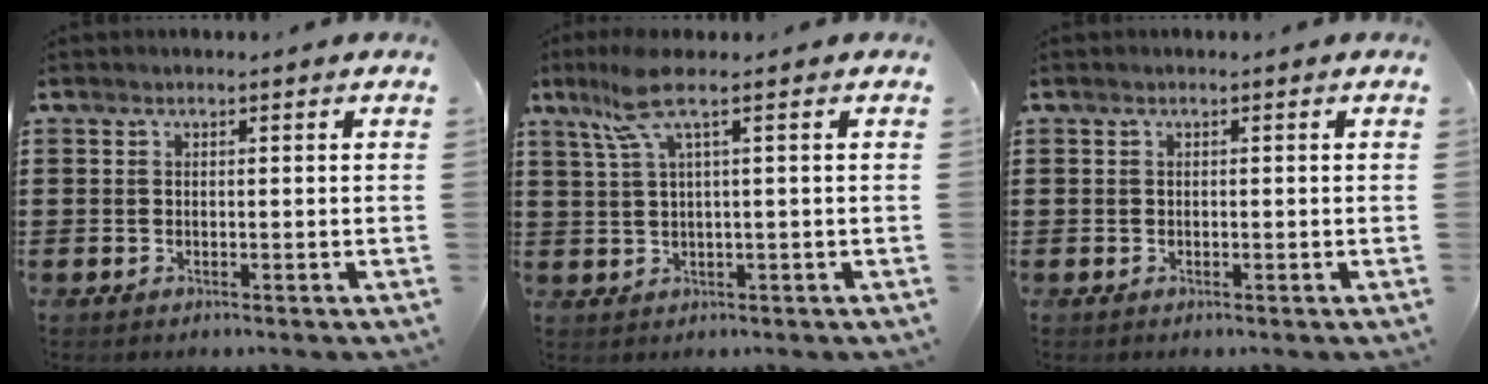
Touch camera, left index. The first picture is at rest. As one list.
[{"total": 5.2, "force": [2.0, 0.4, 4.8], "torque": [-0.113, -0.005, 0.029]}, {"total": 0.0}]